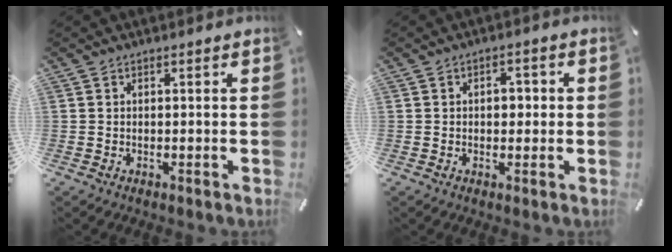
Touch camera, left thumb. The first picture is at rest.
{"total": 3.1, "force": [-0.2, 2.2, 2.3], "torque": [-0.028, 0.003, -0.010]}